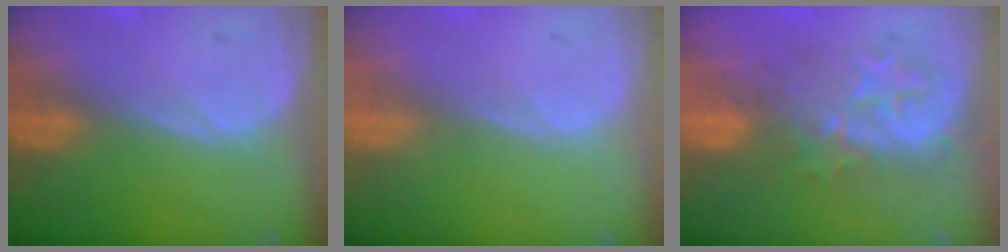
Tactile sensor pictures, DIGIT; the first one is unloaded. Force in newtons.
{"total": 0.0}
{"total": 7.9, "press": 7.8, "slide": 1.6}